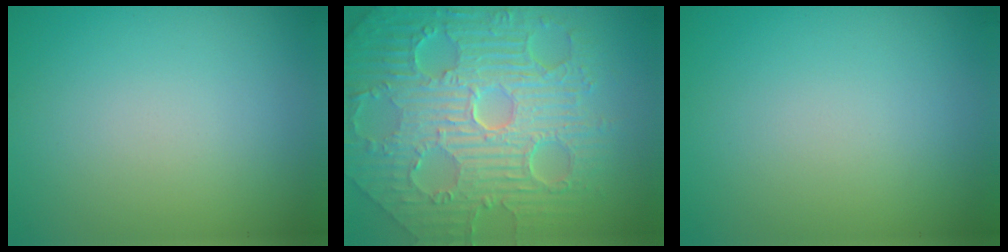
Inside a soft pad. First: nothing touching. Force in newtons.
{"total": 11.3, "press": 7.4, "slide": 8.5}
{"total": 0.0}